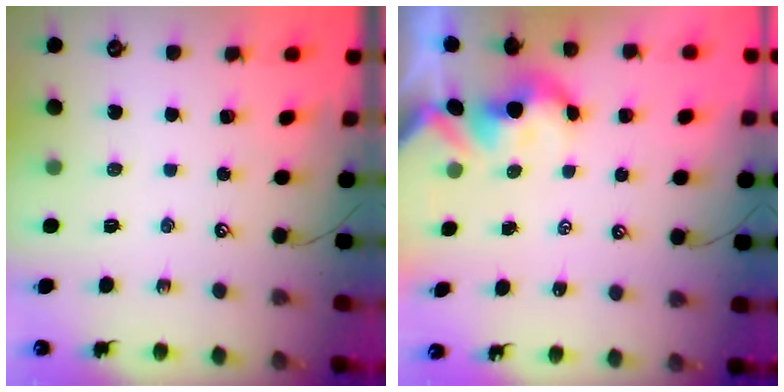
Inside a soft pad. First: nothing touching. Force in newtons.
{"total": 2.7, "press": 2.7, "slide": 0.6}